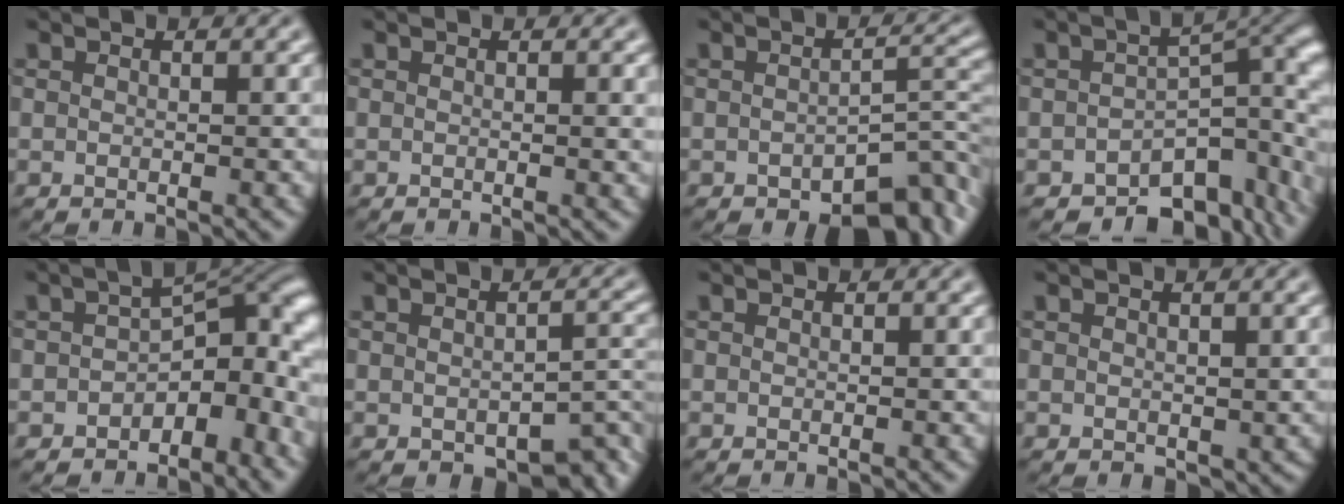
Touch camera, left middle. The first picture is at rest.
{"total": 0.8, "force": [0.1, 0.1, 0.8], "torque": [-0.009, 0.000, 0.000]}
{"total": 5.4, "force": [-2.6, 2.4, 4.1], "torque": [-0.051, 0.004, -0.034]}
{"total": 10.6, "force": [-4.9, 6.1, 7.2], "torque": [-0.073, -0.019, -0.067]}
{"total": 7.8, "force": [-2.2, 4.7, 5.9], "torque": [-0.050, 0.005, -0.044]}
{"total": 4.6, "force": [-2.2, 2.2, 3.3], "torque": [-0.039, -0.011, -0.024]}
{"total": 0.0}
{"total": 0.8, "force": [0.3, 0.6, 0.4], "torque": [-0.005, -0.005, 0.009]}